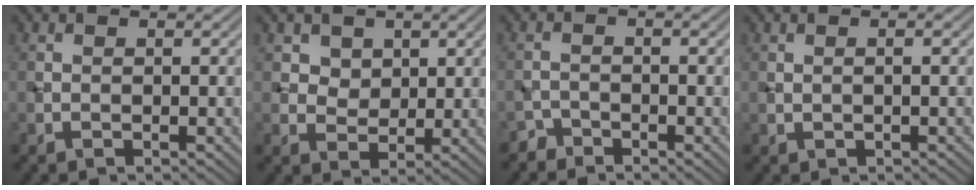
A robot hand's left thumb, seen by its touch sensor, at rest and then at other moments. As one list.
[{"total": 4.1, "force": [2.3, 3.1, 1.5], "torque": [-0.049, -0.019, 0.057]}, {"total": 1.7, "force": [-1.6, 0.5, -0.2], "torque": [0.008, 0.002, -0.037]}, {"total": 1.3, "force": [0.1, 0.2, 1.3], "torque": [-0.023, 0.003, 0.000]}]